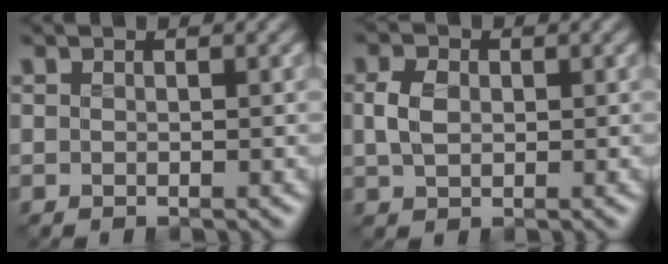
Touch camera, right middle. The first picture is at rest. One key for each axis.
{"total": 2.5, "fx": 0.1, "fy": 1.9, "fz": 1.6, "tx": -0.043, "ty": 0.000, "tz": 0.002}